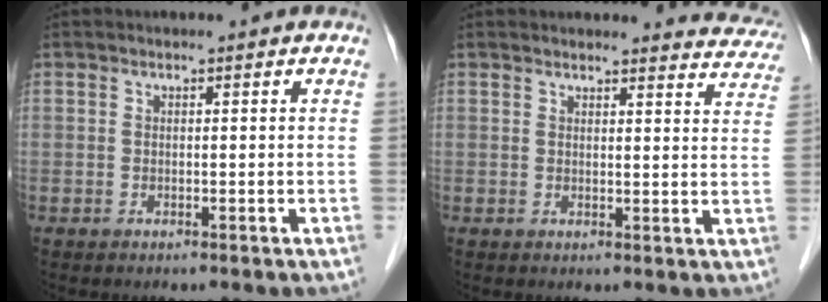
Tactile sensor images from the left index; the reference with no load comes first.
{"total": 7.7, "force": [7.6, 0.2, 0.8], "torque": [-0.004, -0.035, 0.067]}